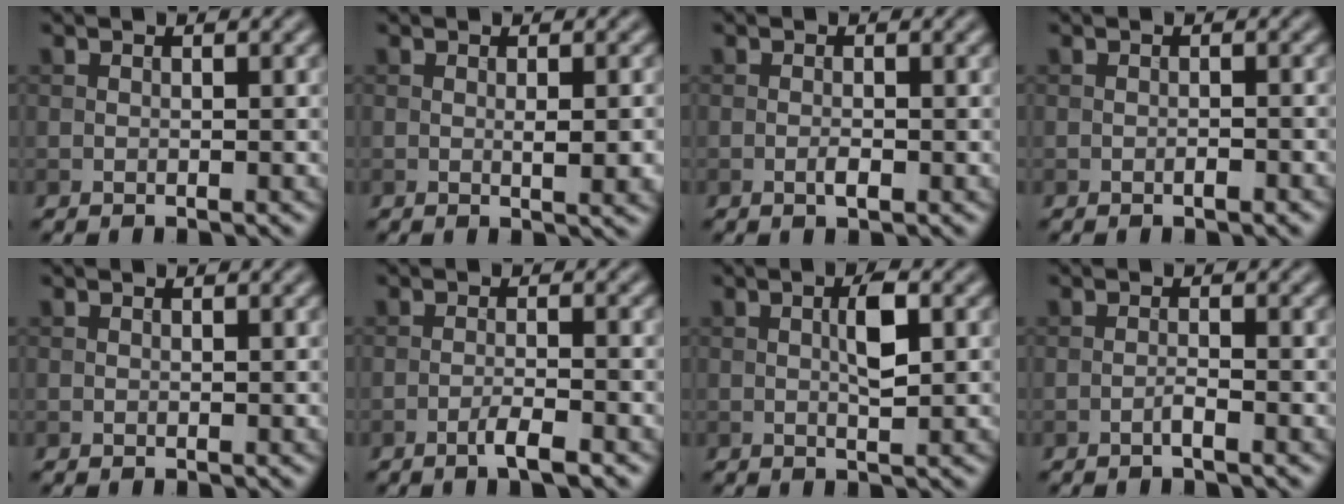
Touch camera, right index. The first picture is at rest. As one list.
[{"total": 2.8, "force": [-0.1, 0.6, 2.7], "torque": [-0.040, -0.004, 0.001]}, {"total": 1.1, "force": [-0.5, 0.2, 0.9], "torque": [-0.017, -0.001, -0.009]}, {"total": 0.9, "force": [-0.5, 0.2, 0.7], "torque": [-0.012, 0.001, -0.007]}, {"total": 0.0}, {"total": 2.5, "force": [-1.5, 0.4, 2.0], "torque": [-0.033, 0.006, -0.034]}, {"total": 2.8, "force": [0.5, 0.6, 2.7], "torque": [-0.053, 0.003, 0.006]}, {"total": 1.1, "force": [-0.6, 0.1, 0.9], "torque": [-0.015, 0.004, -0.015]}]